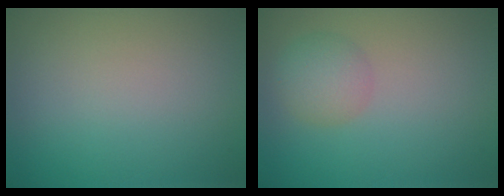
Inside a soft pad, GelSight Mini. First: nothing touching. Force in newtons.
{"total": 2.5, "press": 2.5, "slide": 0.0}